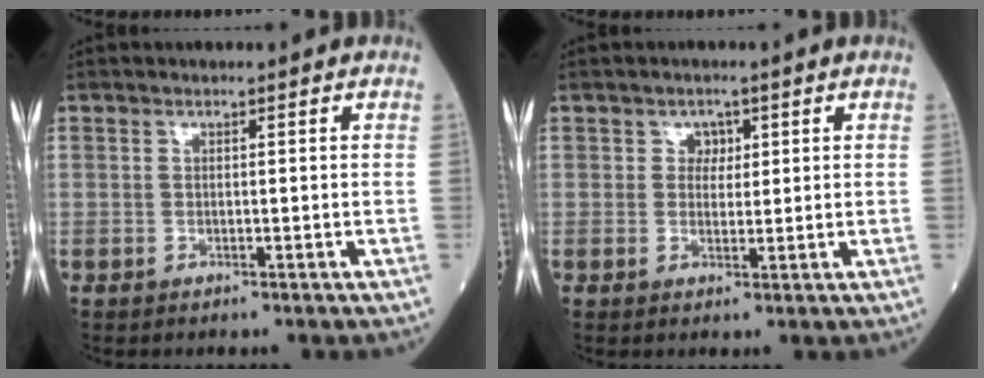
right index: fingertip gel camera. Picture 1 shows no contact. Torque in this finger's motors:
{"motor_torque": [-0.07, 0.01, -0.01, 0.01]}